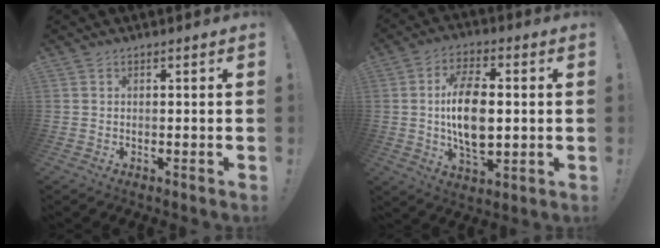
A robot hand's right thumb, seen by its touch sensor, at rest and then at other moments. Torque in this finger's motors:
{"motor_torque": [0.22, 1.40, 0.80, 0.54, 0.13]}